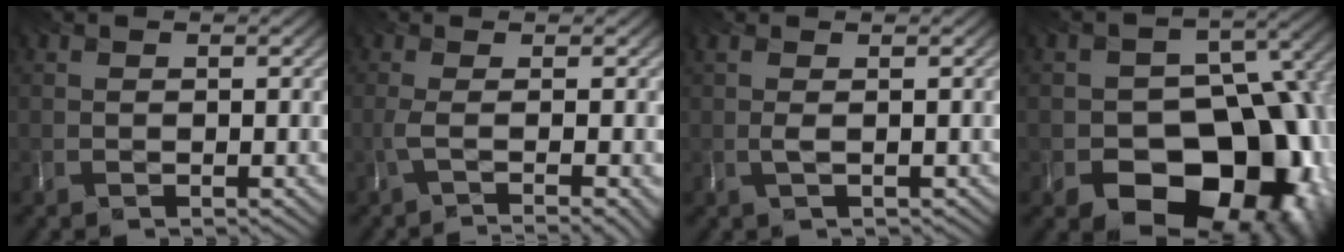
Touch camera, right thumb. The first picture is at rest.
{"total": 4.9, "force": [-1.7, 1.1, 4.5], "torque": [-0.060, -0.010, -0.030]}
{"total": 0.7, "force": [0.2, 0.3, 0.6], "torque": [-0.013, 0.003, 0.001]}
{"total": 16.5, "force": [-7.4, 11.6, 9.1], "torque": [-0.096, -0.012, -0.106]}